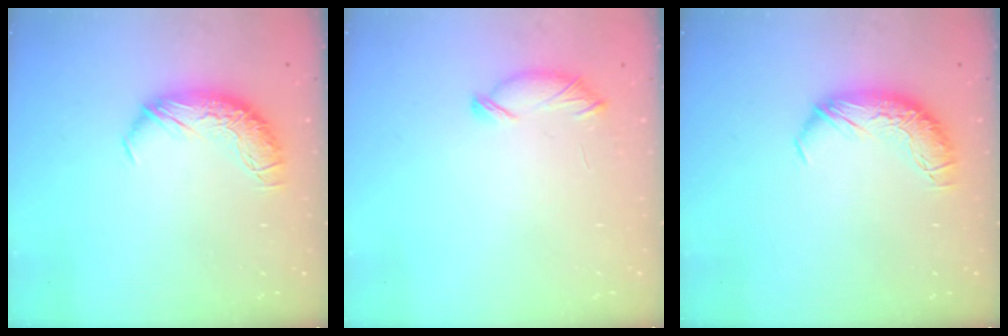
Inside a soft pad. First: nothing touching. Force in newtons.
{"total": 6.8, "press": 6.8, "slide": 0.3}
{"total": 0.0}